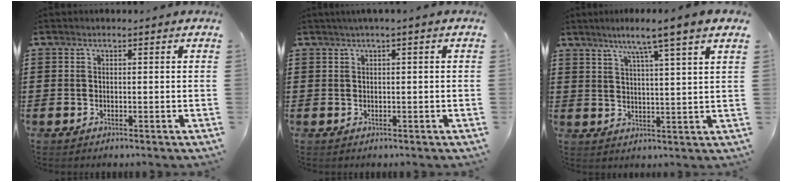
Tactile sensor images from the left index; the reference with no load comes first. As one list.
[{"total": 0.9, "force": [0.2, 0.0, 0.9], "torque": [-0.012, -0.004, 0.005]}, {"total": 6.2, "force": [4.6, -1.0, 4.0], "torque": [-0.092, -0.015, 0.075]}]